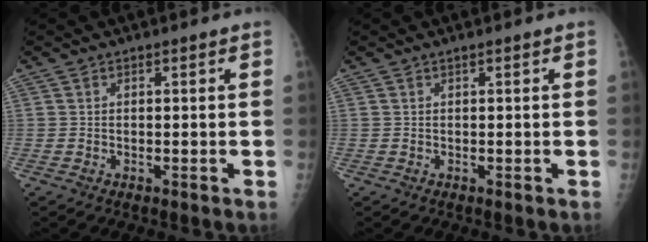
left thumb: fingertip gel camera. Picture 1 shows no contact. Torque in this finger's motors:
{"motor_torque": [0.01, -0.06, -0.18, -0.02, -0.01]}